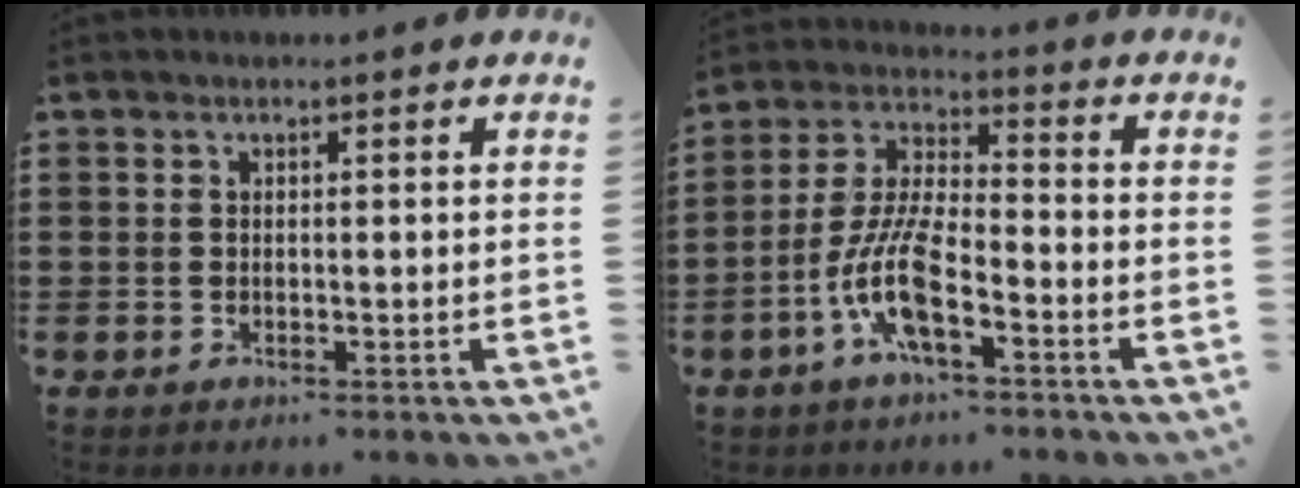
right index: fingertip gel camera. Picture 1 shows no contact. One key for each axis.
{"total": 9.8, "fx": -4.4, "fy": 2.9, "fz": 8.3, "tx": -0.197, "ty": -0.007, "tz": -0.088}